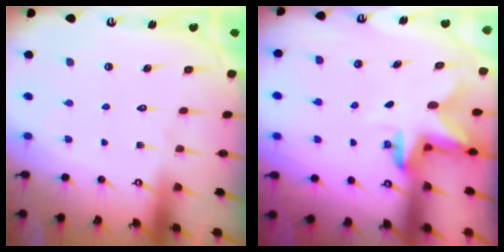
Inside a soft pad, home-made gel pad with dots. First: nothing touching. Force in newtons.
{"total": 2.6, "press": 2.5, "slide": 0.5}